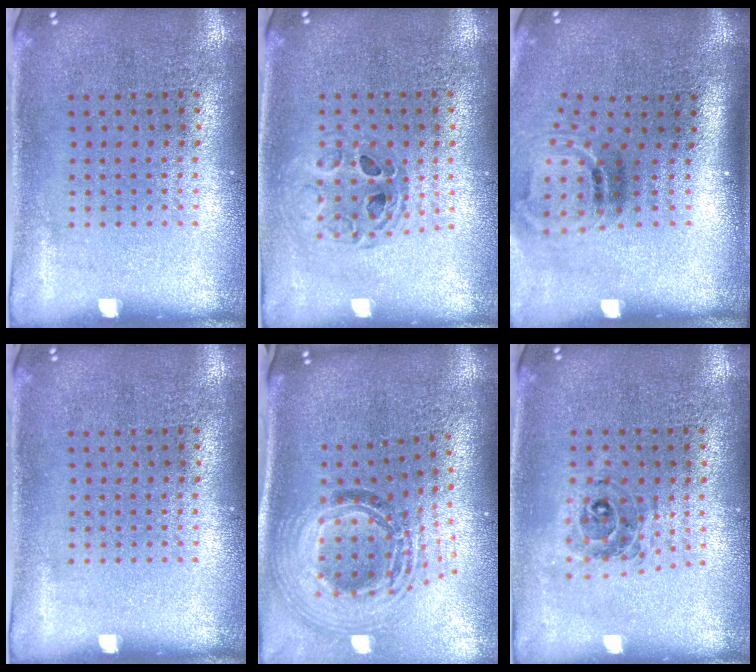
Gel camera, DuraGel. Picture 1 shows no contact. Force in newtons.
{"total": 0.8, "press": 0.8, "slide": 0.1}
{"total": 1.8, "press": 1.1, "slide": 1.4}
{"total": 0.0}
{"total": 2.1, "press": 1.6, "slide": 1.4}
{"total": 0.6, "press": 0.6, "slide": 0.2}